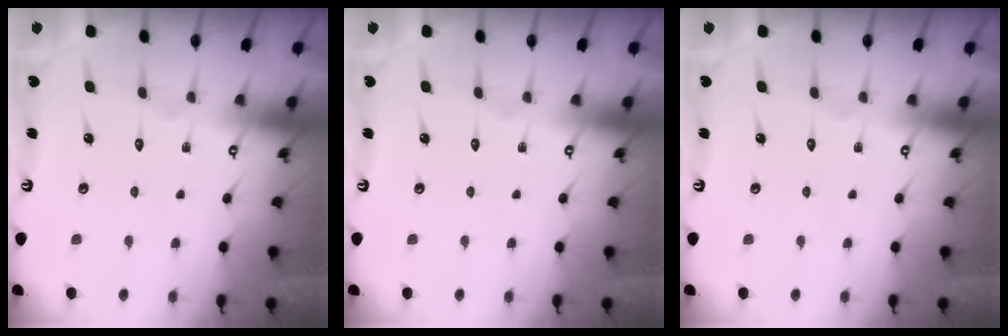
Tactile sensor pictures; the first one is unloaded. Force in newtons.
{"total": 0.0}
{"total": 0.0}